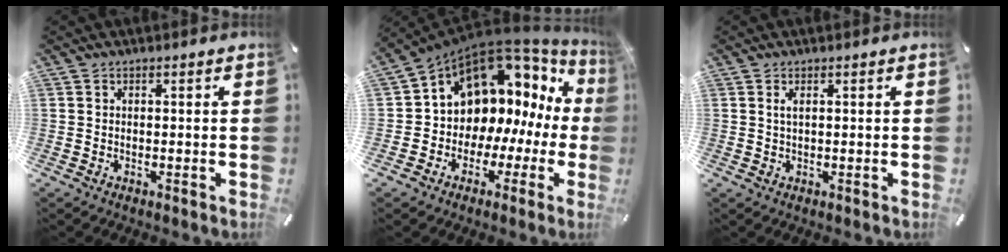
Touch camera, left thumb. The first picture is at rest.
{"total": 11.1, "force": [7.0, 7.8, 3.6], "torque": [-0.068, -0.087, 0.128]}
{"total": 1.6, "force": [0.5, 0.5, 1.4], "torque": [-0.028, 0.001, 0.008]}